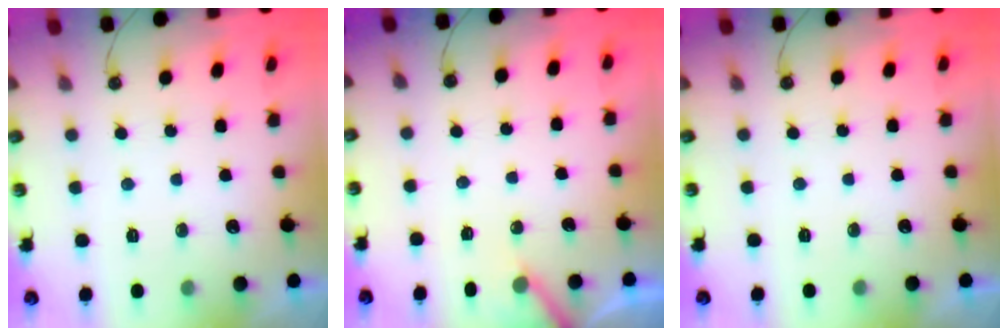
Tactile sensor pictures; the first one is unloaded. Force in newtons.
{"total": 5.9, "press": 5.8, "slide": 0.5}
{"total": 0.0}